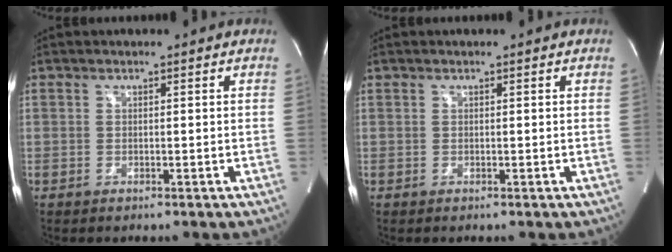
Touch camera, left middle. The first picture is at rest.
{"total": 0.0}